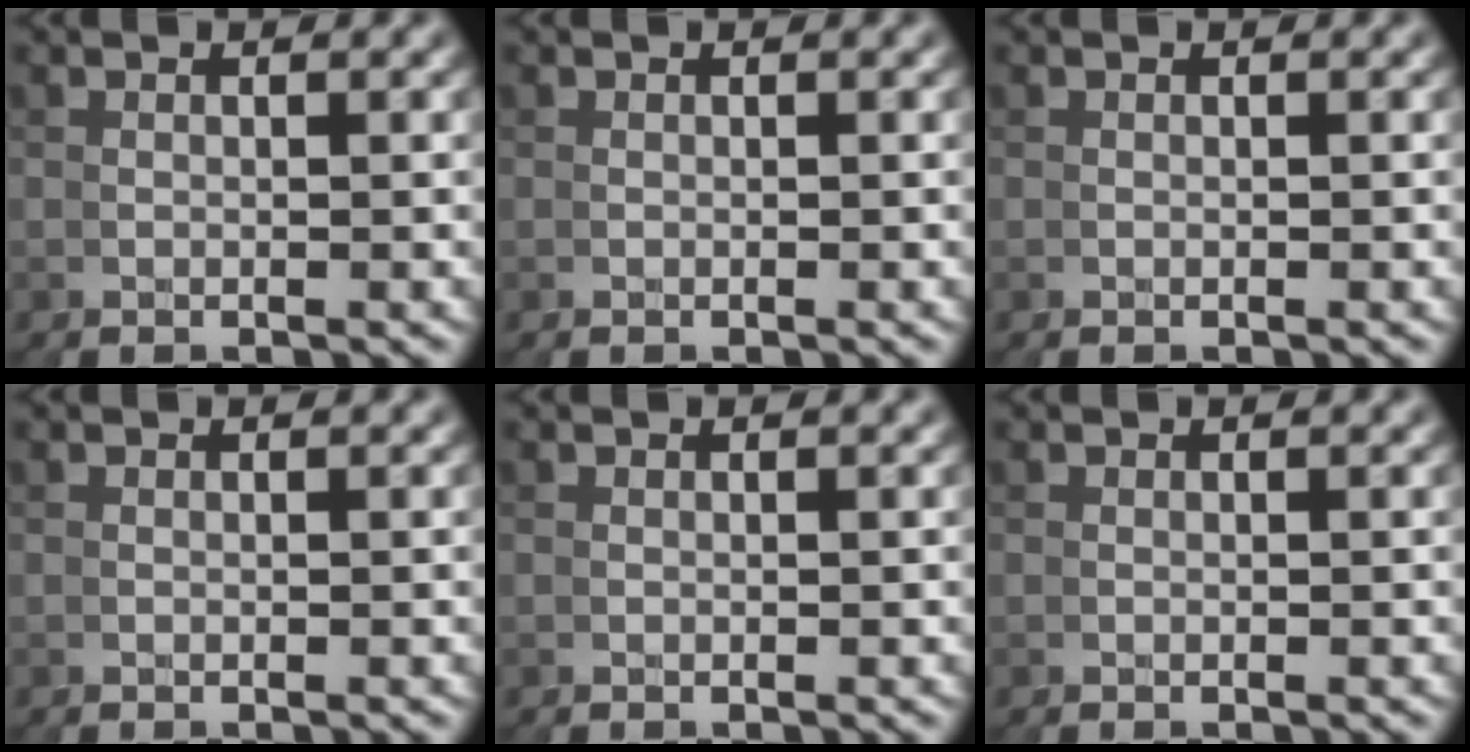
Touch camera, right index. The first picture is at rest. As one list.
[{"total": 0.0}, {"total": 0.0}, {"total": 0.0}, {"total": 0.0}, {"total": 0.0}]